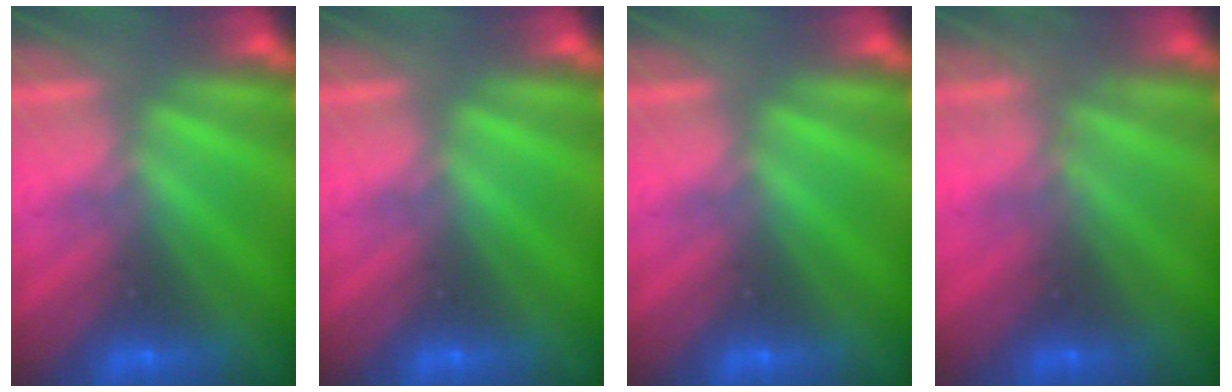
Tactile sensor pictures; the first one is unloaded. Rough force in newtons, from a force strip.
{"total": 0.0}
{"total": 0.0}
{"total": 4.7}